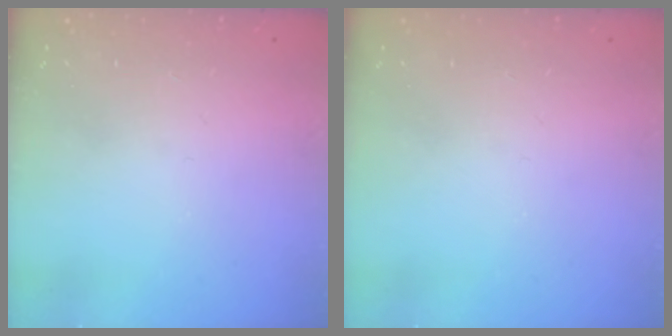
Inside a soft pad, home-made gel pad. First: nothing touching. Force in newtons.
{"total": 0.0}